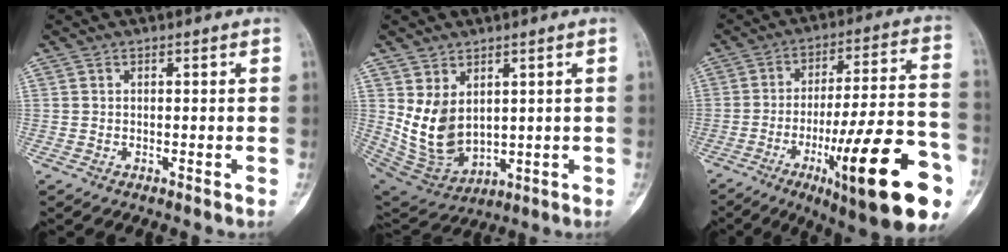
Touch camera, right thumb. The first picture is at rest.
{"total": 10.6, "force": [2.3, 7.3, 7.4], "torque": [-0.125, -0.023, 0.075]}
{"total": 25.6, "force": [-10.5, 5.2, 22.8], "torque": [-0.306, 0.039, -0.150]}